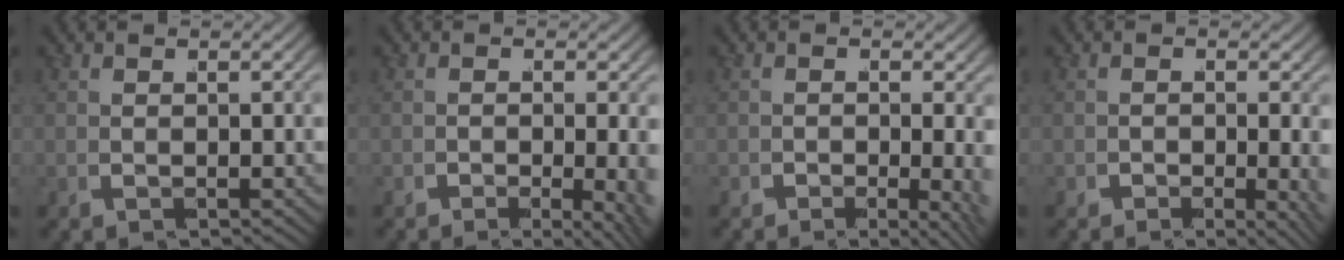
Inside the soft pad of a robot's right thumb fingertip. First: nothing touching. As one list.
[{"total": 3.5, "force": [-1.6, 1.0, 2.9], "torque": [-0.044, -0.027, -0.020]}, {"total": 2.8, "force": [-1.4, 0.9, 2.2], "torque": [-0.032, -0.025, -0.020]}, {"total": 2.3, "force": [-1.0, 0.8, 1.8], "torque": [-0.026, -0.021, -0.016]}]